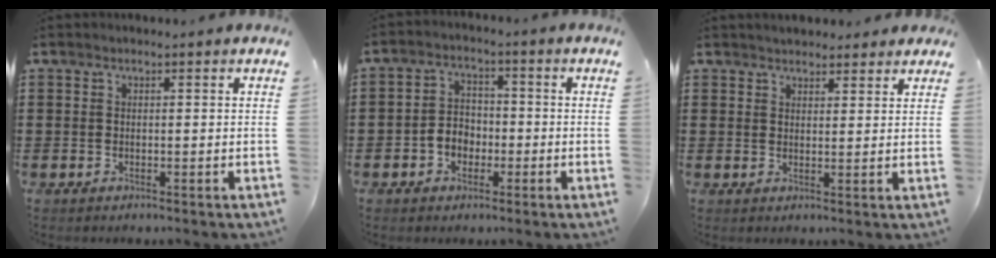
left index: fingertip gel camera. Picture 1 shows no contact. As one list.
[{"total": 3.8, "force": [-1.7, 3.0, 1.7], "torque": [-0.039, 0.009, -0.037]}, {"total": 2.5, "force": [2.3, 0.7, 0.1], "torque": [-0.007, 0.001, 0.044]}]